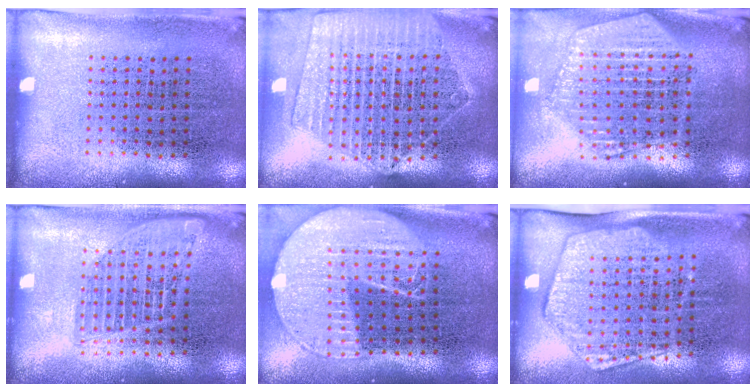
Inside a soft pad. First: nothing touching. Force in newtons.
{"total": 2.1, "press": 1.9, "slide": 0.9}
{"total": 2.4, "press": 2.1, "slide": 1.2}
{"total": 1.5, "press": 1.4, "slide": 0.7}
{"total": 2.1, "press": 1.8, "slide": 1.0}
{"total": 1.8, "press": 1.6, "slide": 0.8}